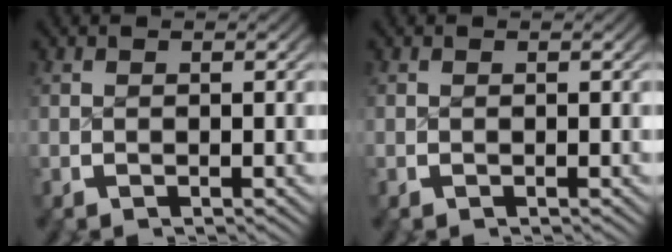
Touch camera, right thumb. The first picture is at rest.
{"total": 0.0}